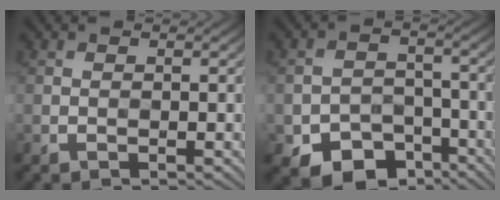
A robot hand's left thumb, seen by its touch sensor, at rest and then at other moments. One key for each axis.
{"total": 7.8, "fx": -4.9, "fy": 5.1, "fz": 3.4, "tx": -0.058, "ty": -0.021, "tz": -0.080}